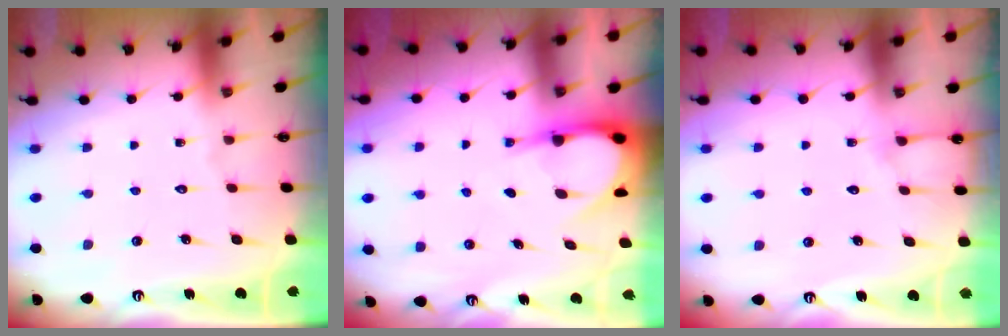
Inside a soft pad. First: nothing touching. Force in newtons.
{"total": 6.0, "press": 6.0, "slide": 0.6}
{"total": 5.1, "press": 5.1, "slide": 0.5}